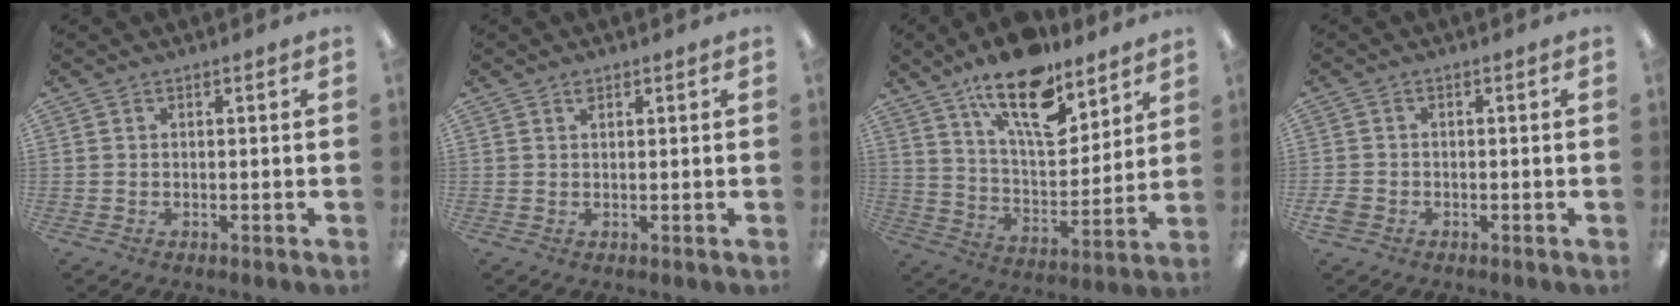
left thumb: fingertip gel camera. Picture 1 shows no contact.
{"total": 1.4, "force": [1.0, 0.6, 0.7], "torque": [-0.010, -0.002, 0.016]}
{"total": 18.3, "force": [12.5, 7.6, 11.1], "torque": [-0.178, -0.067, 0.212]}
{"total": 2.3, "force": [-1.0, 1.8, 1.0], "torque": [-0.015, 0.005, -0.019]}